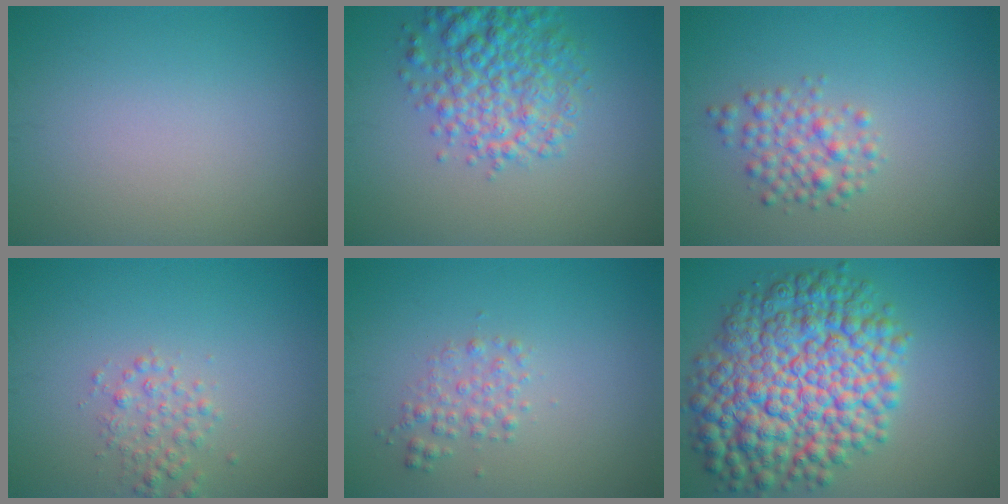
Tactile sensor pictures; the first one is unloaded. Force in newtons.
{"total": 5.7, "press": 5.7, "slide": 0.3}
{"total": 2.7, "press": 2.7, "slide": 0.1}
{"total": 2.0, "press": 2.0, "slide": 0.1}
{"total": 1.7, "press": 1.7, "slide": 0.1}
{"total": 12.6, "press": 12.6, "slide": 0.2}